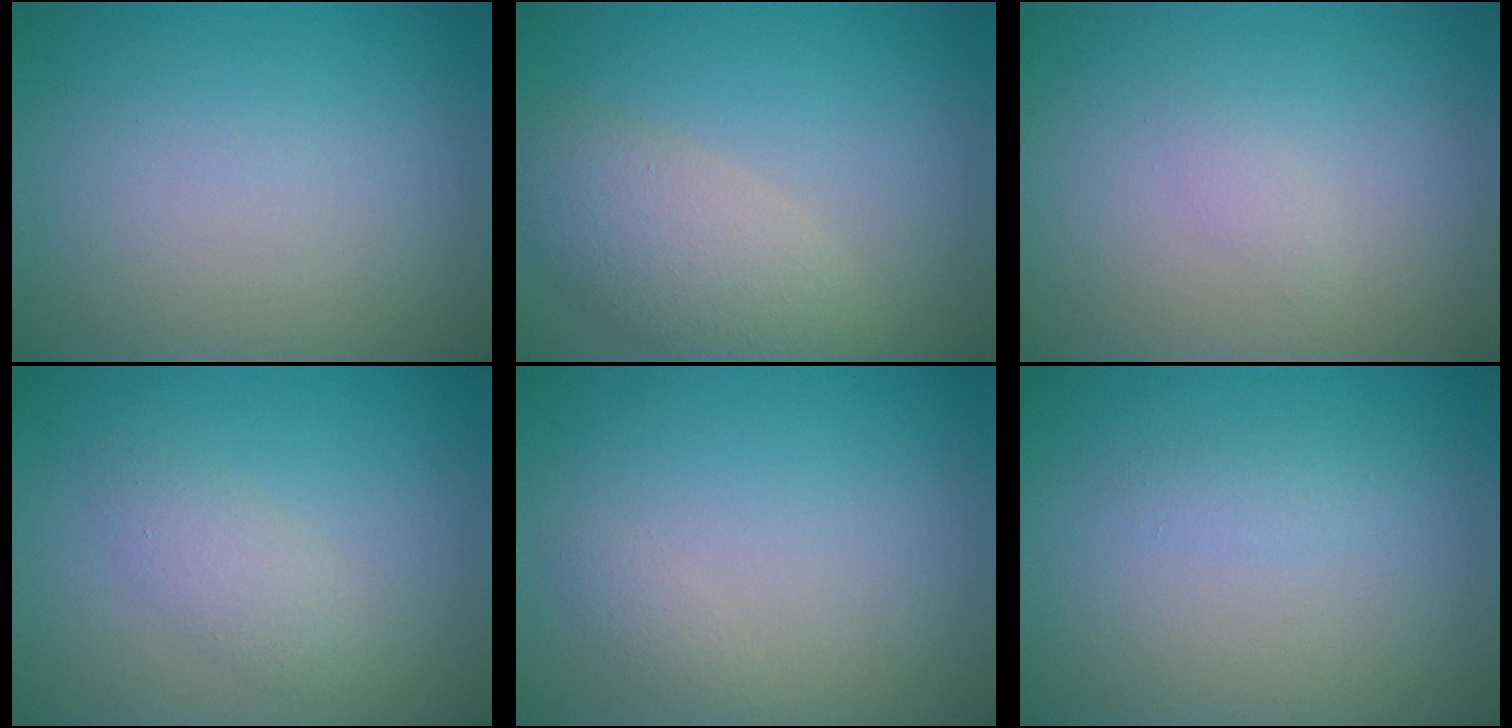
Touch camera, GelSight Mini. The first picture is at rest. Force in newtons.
{"total": 4.9, "press": 4.9, "slide": 0.3}
{"total": 0.6, "press": 0.6, "slide": 0.1}
{"total": 2.1, "press": 2.1, "slide": 0.1}
{"total": 0.7, "press": 0.7, "slide": 0.0}
{"total": 0.8, "press": 0.8, "slide": 0.0}